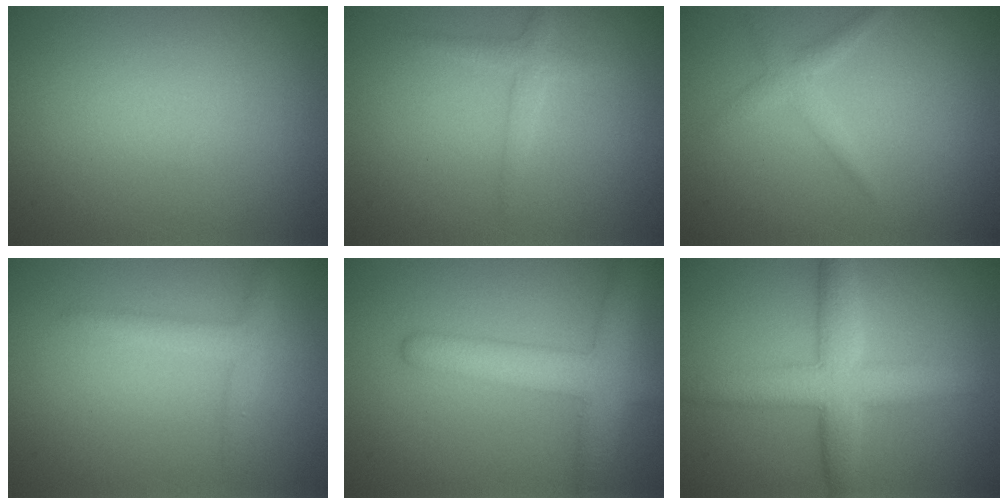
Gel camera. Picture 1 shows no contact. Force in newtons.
{"total": 1.6, "press": 1.6, "slide": 0.0}
{"total": 1.6, "press": 1.6, "slide": 0.0}
{"total": 2.3, "press": 2.3, "slide": 0.1}
{"total": 5.7, "press": 5.7, "slide": 0.2}
{"total": 5.5, "press": 5.5, "slide": 0.1}